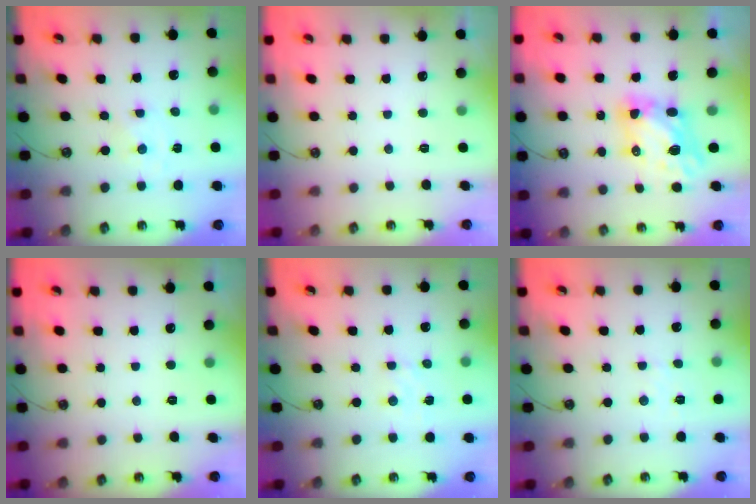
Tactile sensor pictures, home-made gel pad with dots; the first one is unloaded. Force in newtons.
{"total": 0.0}
{"total": 6.7, "press": 6.7, "slide": 0.5}
{"total": 0.0}
{"total": 2.8, "press": 2.8, "slide": 0.5}
{"total": 2.9, "press": 2.9, "slide": 0.4}